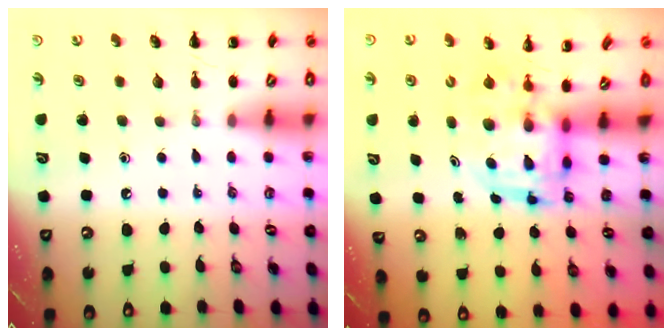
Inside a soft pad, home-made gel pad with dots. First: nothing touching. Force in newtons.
{"total": 3.7, "press": 3.6, "slide": 0.7}